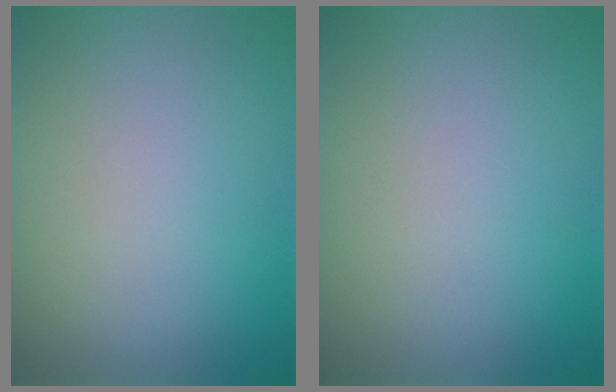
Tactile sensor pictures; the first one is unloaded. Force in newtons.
{"total": 0.0}